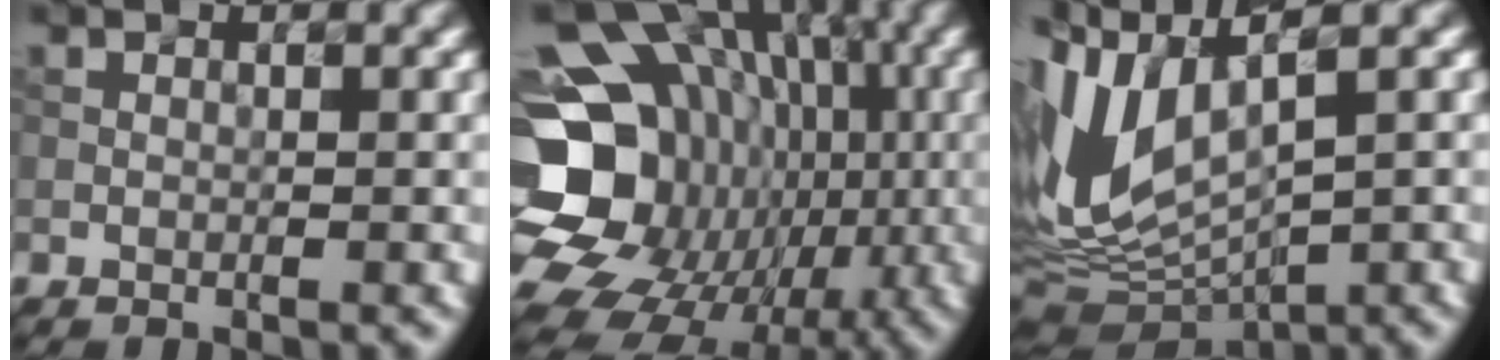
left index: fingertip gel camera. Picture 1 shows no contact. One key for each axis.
{"total": 23.3, "fx": -3.7, "fy": 20.0, "fz": 11.4, "tx": -0.192, "ty": -0.006, "tz": -0.088}
{"total": 9.2, "fx": 1.7, "fy": 4.2, "fz": 8.0, "tx": -0.184, "ty": -0.002, "tz": 0.046}